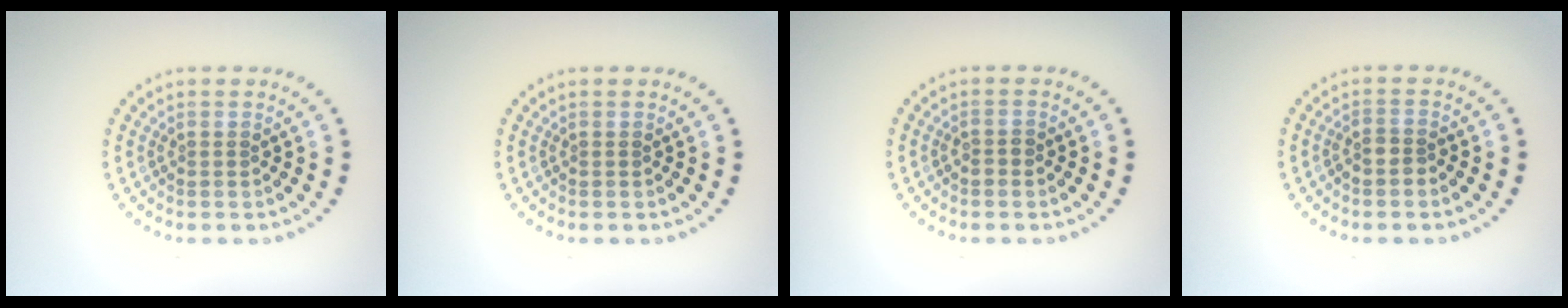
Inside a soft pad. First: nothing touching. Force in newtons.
{"total": 0.0}
{"total": 0.9, "press": 0.9, "slide": 0.3}
{"total": 1.5, "press": 1.4, "slide": 0.7}